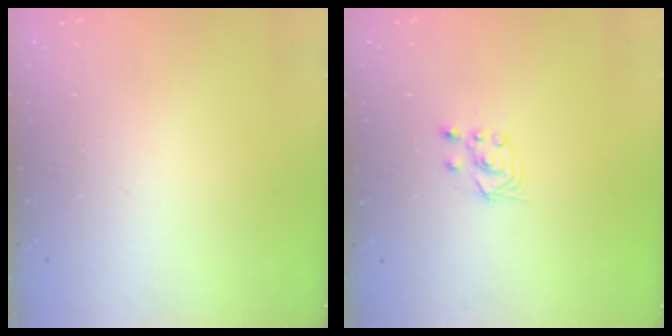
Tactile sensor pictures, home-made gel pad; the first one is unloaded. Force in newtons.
{"total": 2.8, "press": 2.4, "slide": 1.4}